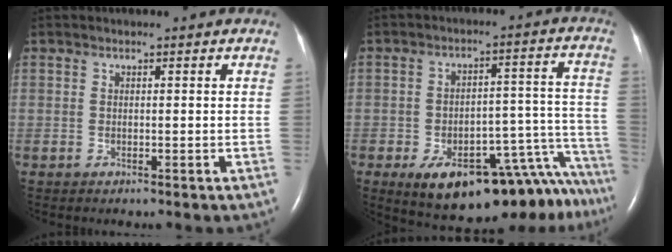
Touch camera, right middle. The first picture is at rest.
{"total": 20.4, "force": [-15.0, 7.1, 11.8], "torque": [-0.068, 0.050, -0.194]}